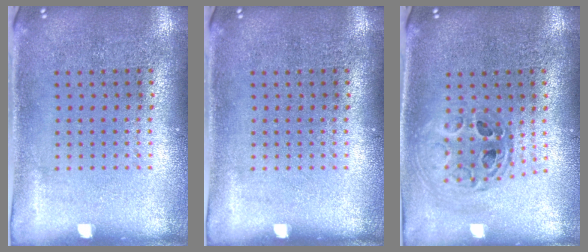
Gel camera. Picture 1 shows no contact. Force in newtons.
{"total": 0.0}
{"total": 0.8, "press": 0.8, "slide": 0.1}